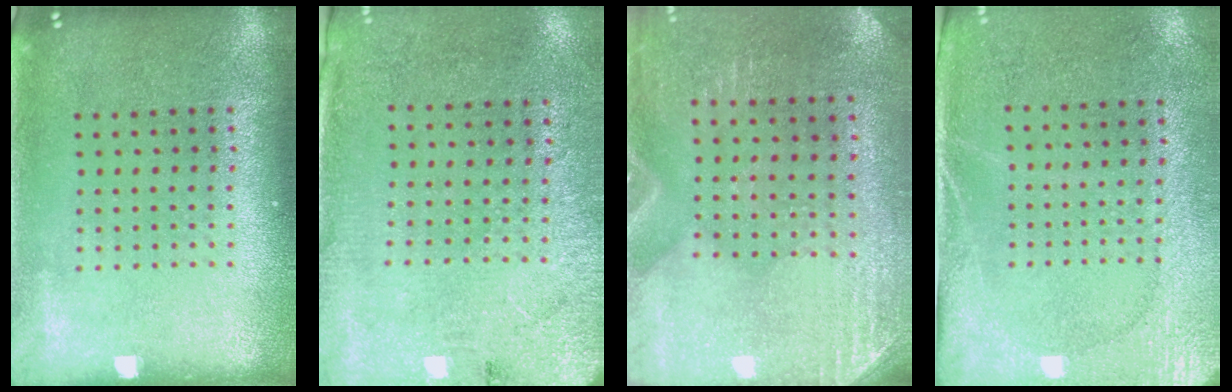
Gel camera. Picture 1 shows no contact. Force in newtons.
{"total": 2.6, "press": 2.2, "slide": 1.4}
{"total": 2.9, "press": 2.5, "slide": 1.3}
{"total": 2.7, "press": 2.2, "slide": 1.5}